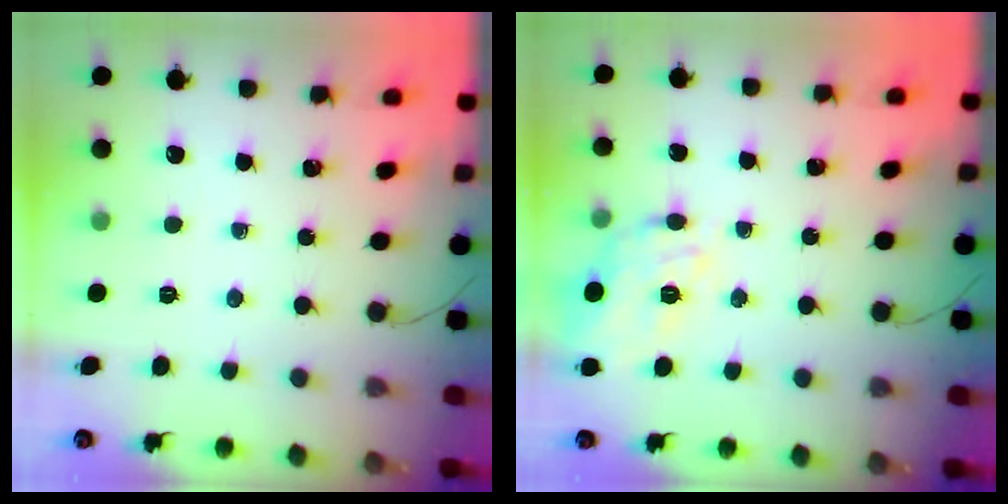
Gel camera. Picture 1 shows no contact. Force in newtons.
{"total": 15.4, "press": 15.4, "slide": 0.5}